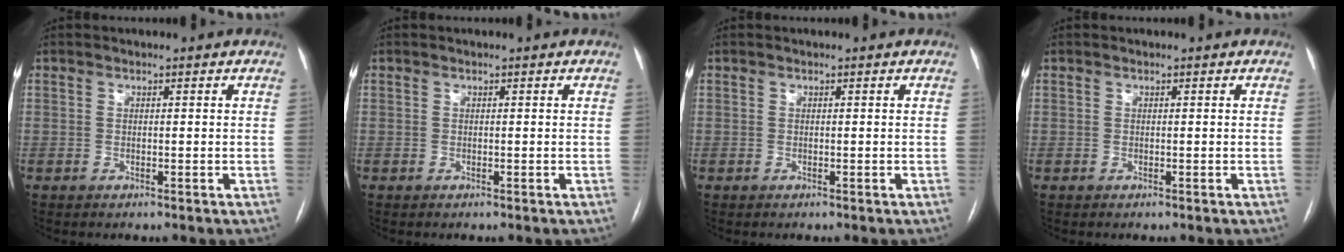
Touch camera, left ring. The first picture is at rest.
{"total": 0.0}
{"total": 0.0}
{"total": 0.0}